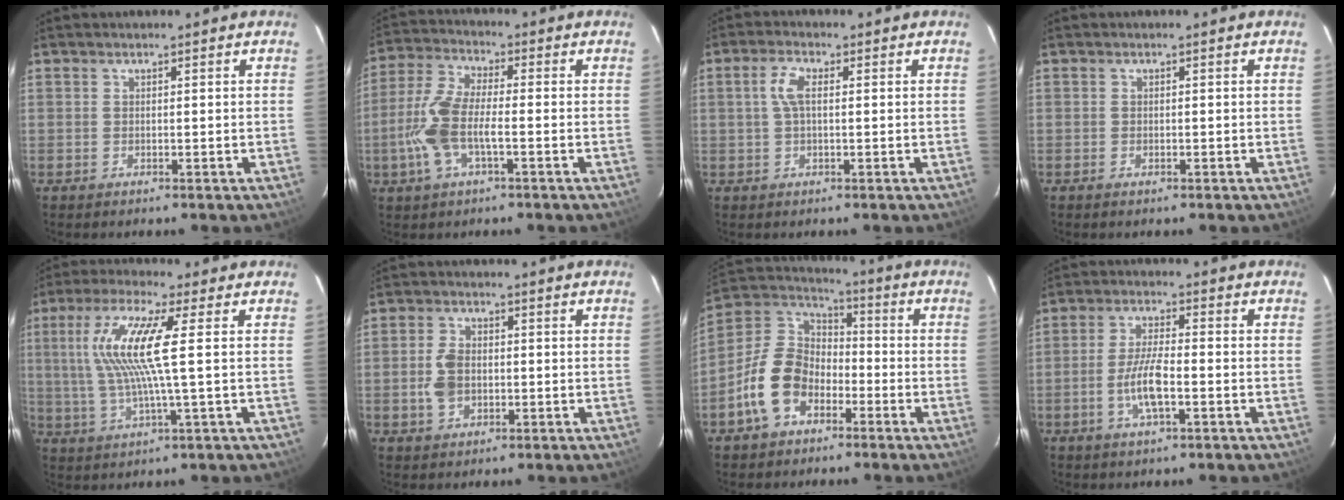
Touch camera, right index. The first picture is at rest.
{"total": 10.5, "force": [-2.9, 3.7, 9.3], "torque": [-0.209, 0.004, -0.061]}
{"total": 3.7, "force": [0.5, 1.6, 3.3], "torque": [-0.071, 0.009, 0.010]}
{"total": 0.6, "force": [-0.5, 0.3, 0.2], "torque": [-0.004, -0.001, -0.009]}
{"total": 11.9, "force": [1.7, 0.3, 11.8], "torque": [-0.234, 0.004, 0.034]}
{"total": 5.4, "force": [-1.0, 3.8, 3.7], "torque": [-0.082, 0.007, -0.013]}
{"total": 13.1, "force": [-6.1, 9.0, 7.3], "torque": [-0.154, 0.024, -0.110]}
{"total": 7.0, "force": [-2.4, 1.6, 6.3], "torque": [-0.129, 0.001, -0.046]}